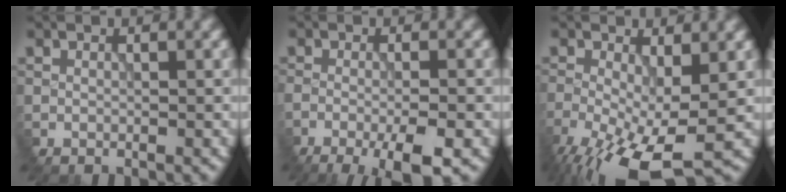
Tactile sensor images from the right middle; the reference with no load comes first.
{"total": 5.8, "force": [-3.6, 1.1, 4.3], "torque": [-0.064, -0.008, -0.059]}
{"total": 10.9, "force": [-5.2, 3.8, 8.7], "torque": [-0.174, -0.031, -0.090]}